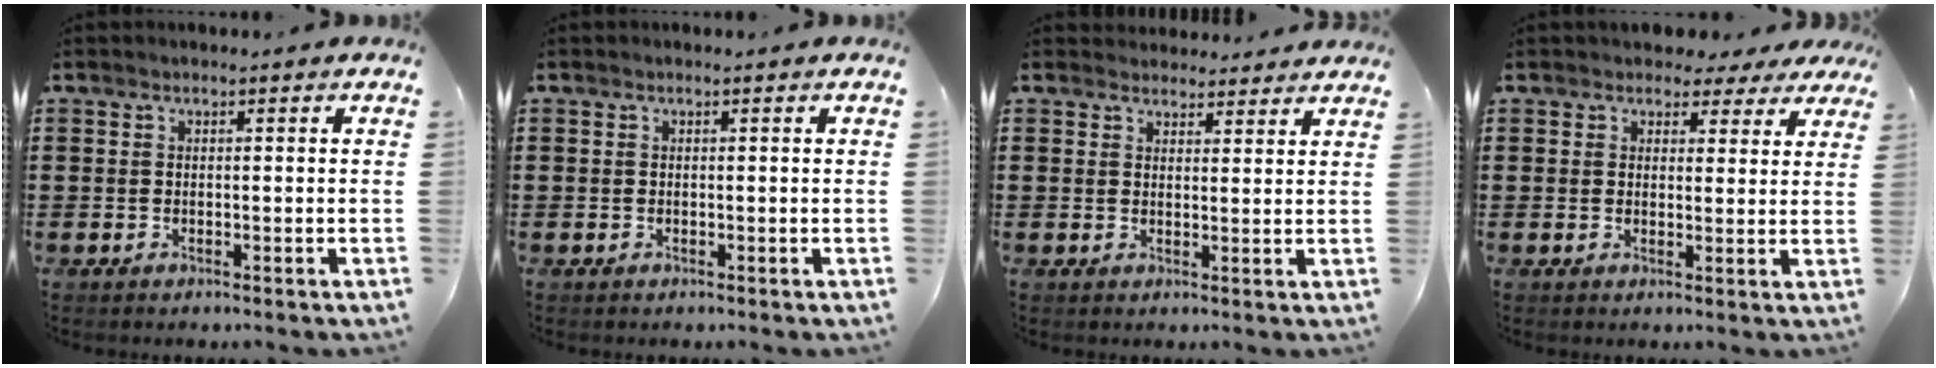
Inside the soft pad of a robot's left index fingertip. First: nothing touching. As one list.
[{"total": 0.0}, {"total": 2.7, "force": [2.6, 0.8, -0.2], "torque": [-0.005, -0.003, 0.049]}, {"total": 3.2, "force": [2.6, 1.7, 0.5], "torque": [-0.015, 0.001, 0.047]}]